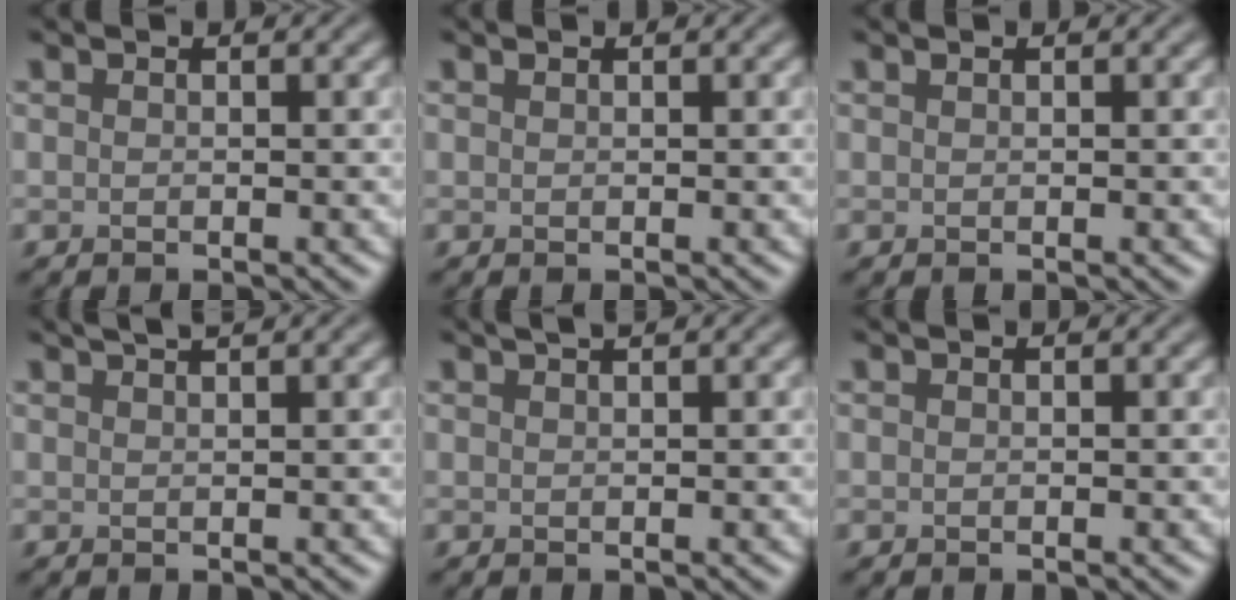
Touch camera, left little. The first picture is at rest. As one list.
[{"total": 0.0}, {"total": 0.0}, {"total": 2.2, "force": [1.6, 0.5, 1.4], "torque": [-0.006, 0.006, 0.013]}, {"total": 1.4, "force": [1.0, 0.4, 0.9], "torque": [-0.007, 0.000, 0.009]}, {"total": 0.0}]